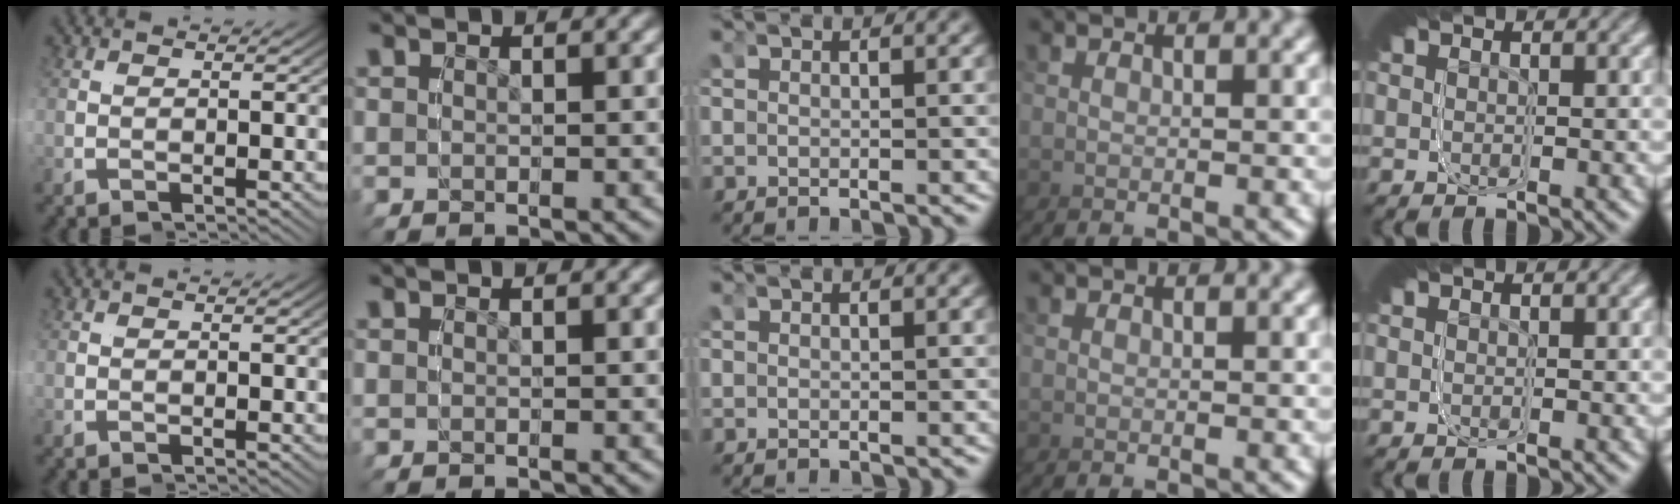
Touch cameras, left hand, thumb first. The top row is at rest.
{}